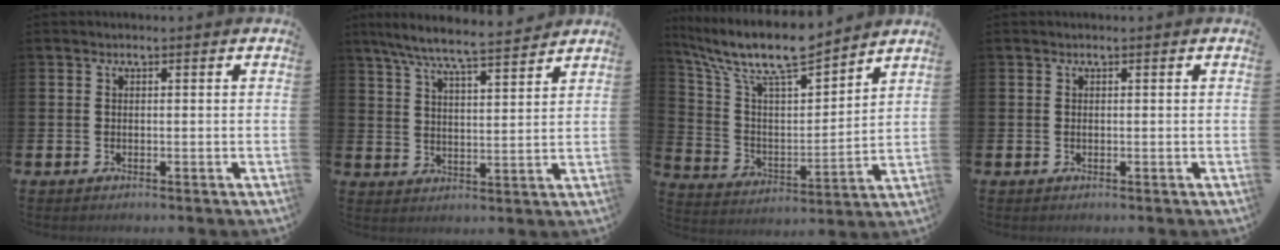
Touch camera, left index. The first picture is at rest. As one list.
[{"total": 7.6, "force": [7.1, 0.3, 2.7], "torque": [-0.078, -0.043, 0.125]}, {"total": 11.4, "force": [10.0, 2.7, 5.0], "torque": [-0.131, -0.064, 0.172]}, {"total": 0.0}]